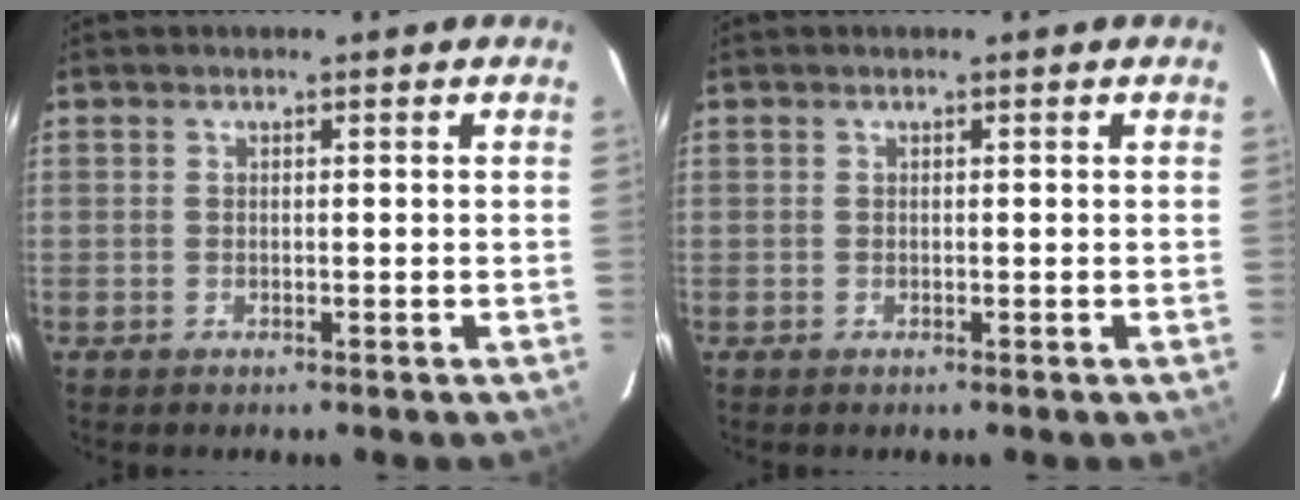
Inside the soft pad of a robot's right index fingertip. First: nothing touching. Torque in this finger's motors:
{"motor_torque": [0.00, 0.00, 0.00, 0.00]}